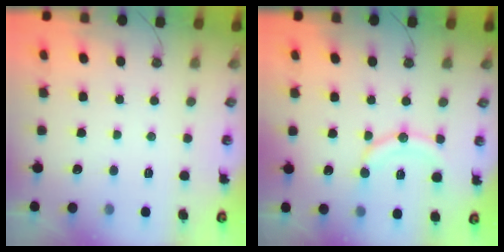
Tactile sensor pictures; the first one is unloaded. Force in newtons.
{"total": 12.1, "press": 12.0, "slide": 1.6}